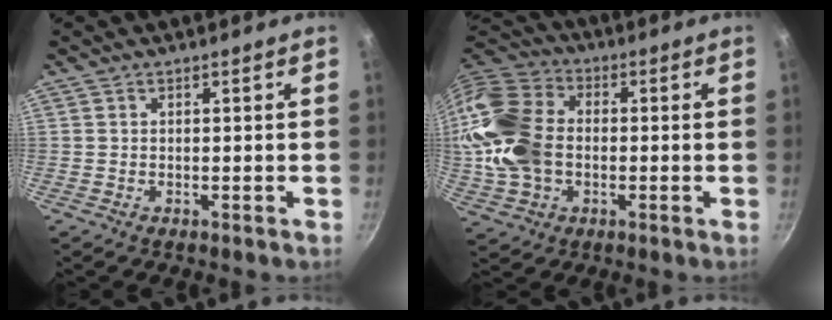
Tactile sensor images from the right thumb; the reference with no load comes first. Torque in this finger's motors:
{"motor_torque": [2.07, 2.94, 0.67, 0.27, 0.34]}